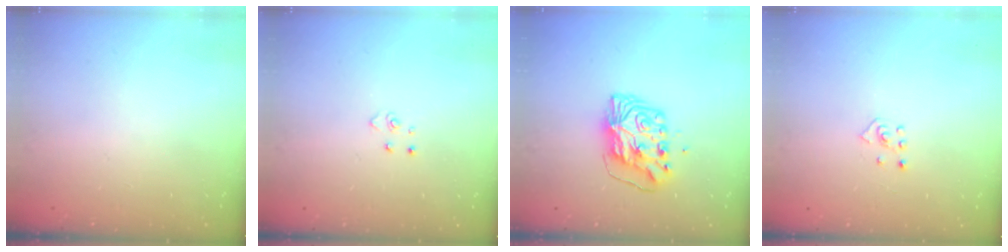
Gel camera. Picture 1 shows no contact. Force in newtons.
{"total": 2.6, "press": 2.6, "slide": 0.3}
{"total": 8.6, "press": 8.5, "slide": 1.1}
{"total": 3.6, "press": 3.6, "slide": 0.6}